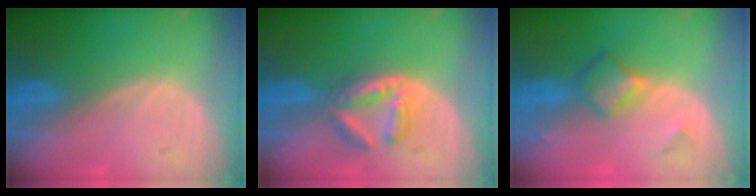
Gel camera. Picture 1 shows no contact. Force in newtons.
{"total": 5.3, "press": 5.2, "slide": 0.8}
{"total": 5.0, "press": 4.4, "slide": 2.4}